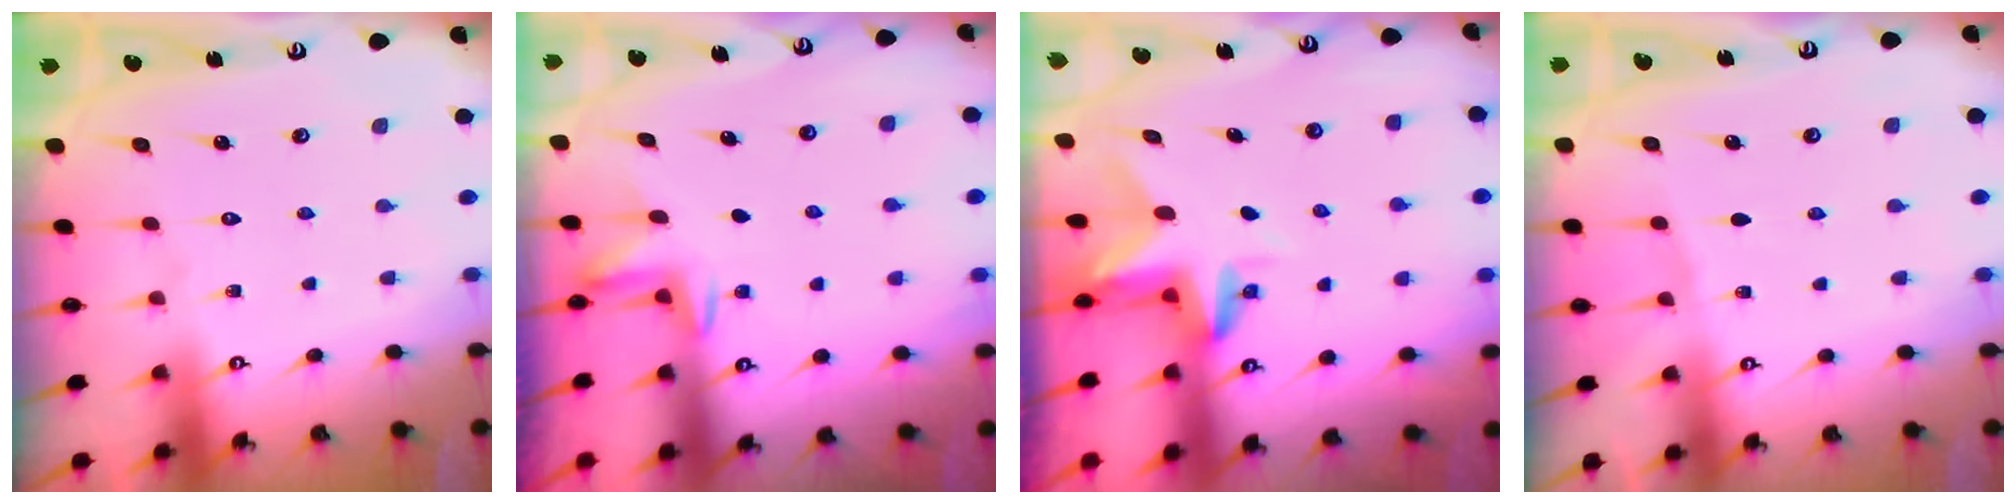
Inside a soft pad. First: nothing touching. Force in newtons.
{"total": 2.3, "press": 2.2, "slide": 0.4}
{"total": 3.5, "press": 3.5, "slide": 0.3}
{"total": 2.2, "press": 2.2, "slide": 0.4}